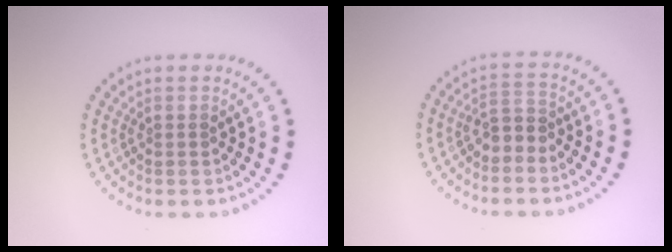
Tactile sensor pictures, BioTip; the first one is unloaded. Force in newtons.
{"total": 2.0, "press": 1.8, "slide": 0.9}